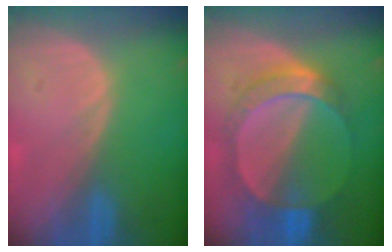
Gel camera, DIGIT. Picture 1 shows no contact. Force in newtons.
{"total": 7.3, "press": 7.2, "slide": 1.3}